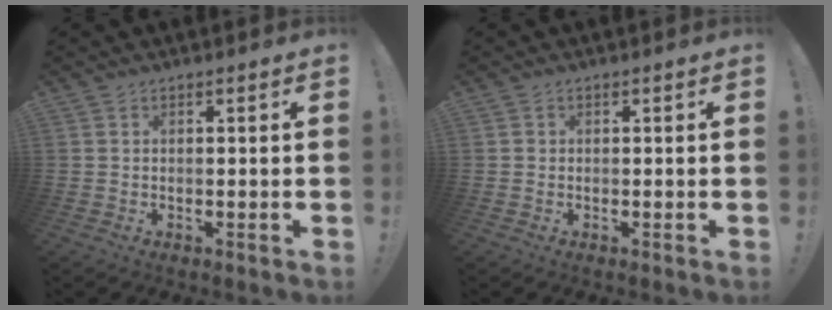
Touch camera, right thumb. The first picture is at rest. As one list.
[{"total": 0.6, "force": [0.0, 0.6, 0.1], "torque": [-0.003, 0.002, 0.000]}]